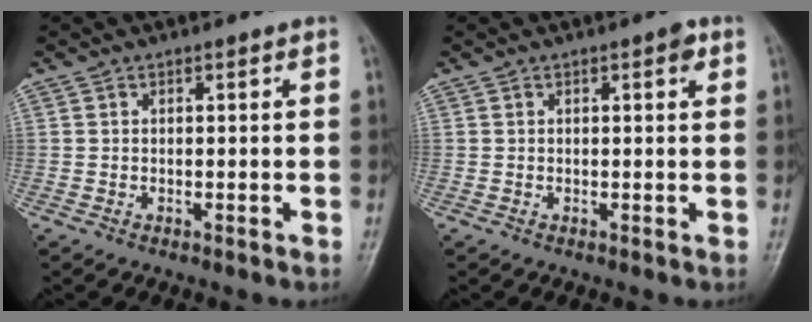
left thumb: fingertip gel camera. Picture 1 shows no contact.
{"total": 1.6, "force": [0.7, 0.6, 1.4], "torque": [-0.016, 0.000, 0.007]}